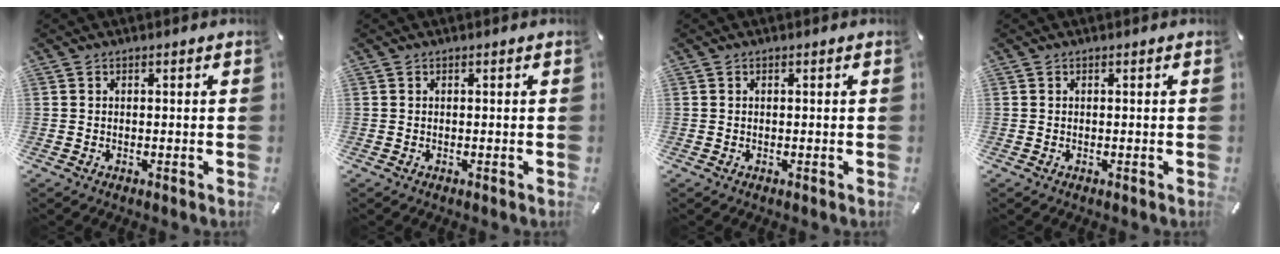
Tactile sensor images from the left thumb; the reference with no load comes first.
{"total": 0.0}
{"total": 0.0}
{"total": 0.0}